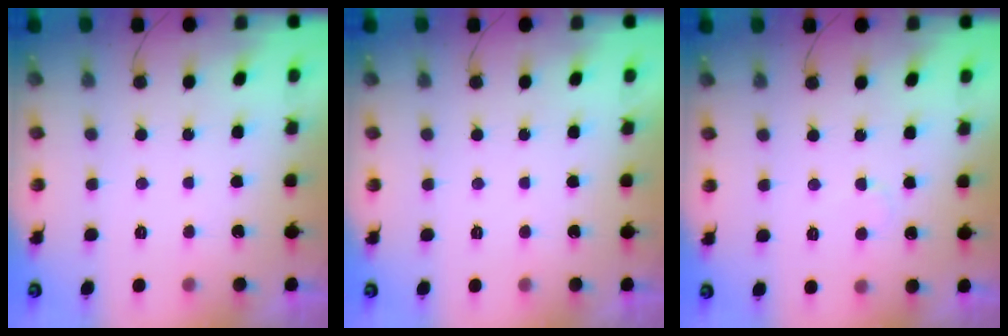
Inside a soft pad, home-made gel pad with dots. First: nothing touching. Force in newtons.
{"total": 1.8, "press": 1.8, "slide": 0.1}
{"total": 2.7, "press": 2.7, "slide": 0.2}